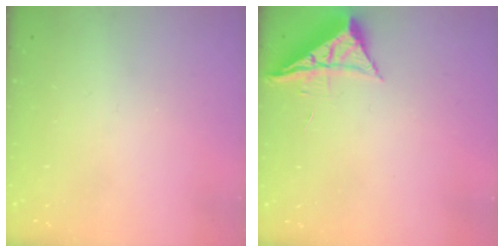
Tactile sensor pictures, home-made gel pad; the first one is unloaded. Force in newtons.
{"total": 7.1, "press": 7.1, "slide": 0.2}